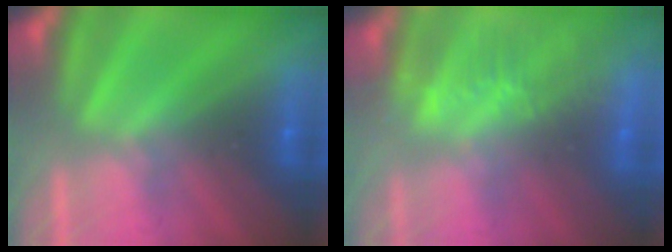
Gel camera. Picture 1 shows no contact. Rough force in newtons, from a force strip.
{"total": 3.1}